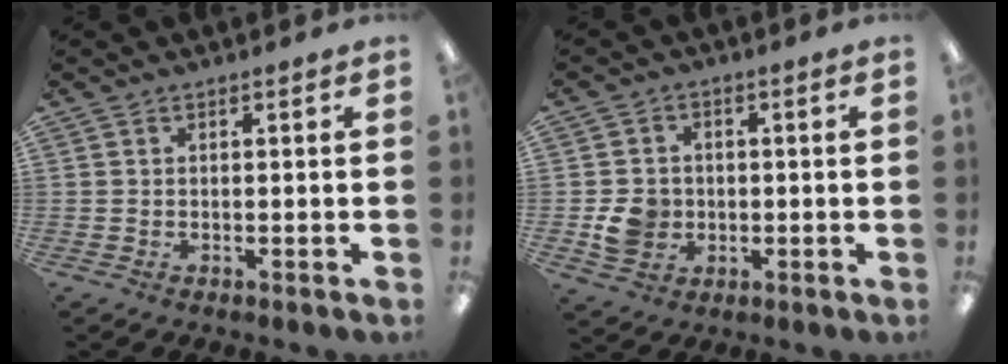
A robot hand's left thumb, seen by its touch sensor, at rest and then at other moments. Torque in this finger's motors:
{"motor_torque": [-0.02, 0.04, 0.09, -0.09, 0.00]}